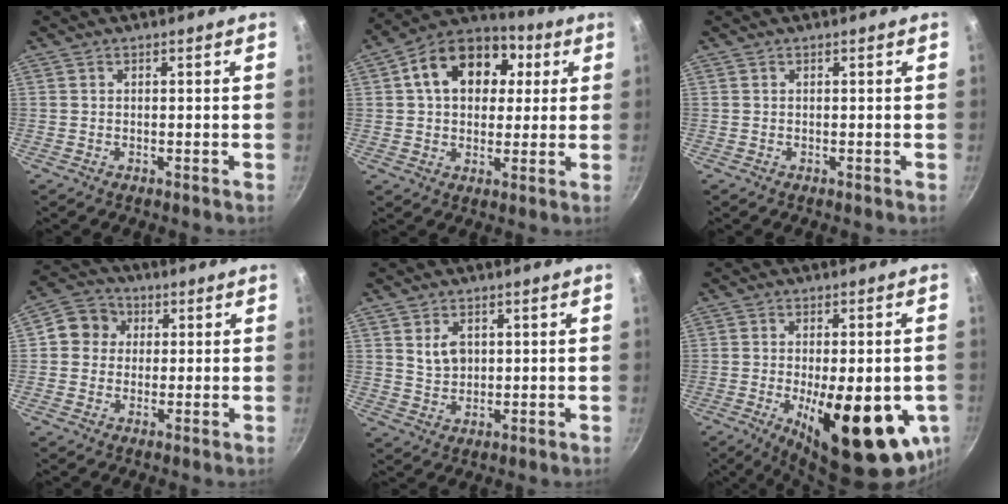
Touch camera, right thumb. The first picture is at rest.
{"total": 17.1, "force": [4.4, 12.4, 11.0], "torque": [-0.160, 0.024, 0.054]}
{"total": 0.0}
{"total": 6.9, "force": [1.3, 6.2, 2.5], "torque": [-0.007, 0.012, 0.005]}
{"total": 4.5, "force": [1.5, 3.2, 2.8], "torque": [-0.036, -0.008, 0.032]}
{"total": 20.3, "force": [-5.2, 7.3, 18.2], "torque": [-0.233, -0.012, -0.062]}